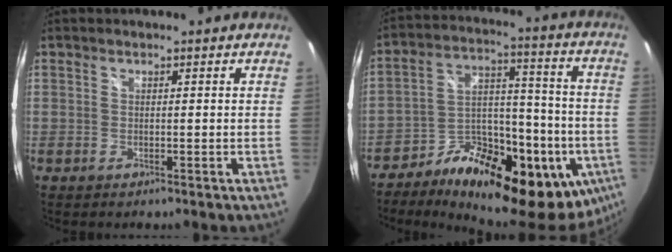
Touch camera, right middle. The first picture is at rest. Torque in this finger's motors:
{"motor_torque": [1.08, -1.06, 0.60, 0.14]}